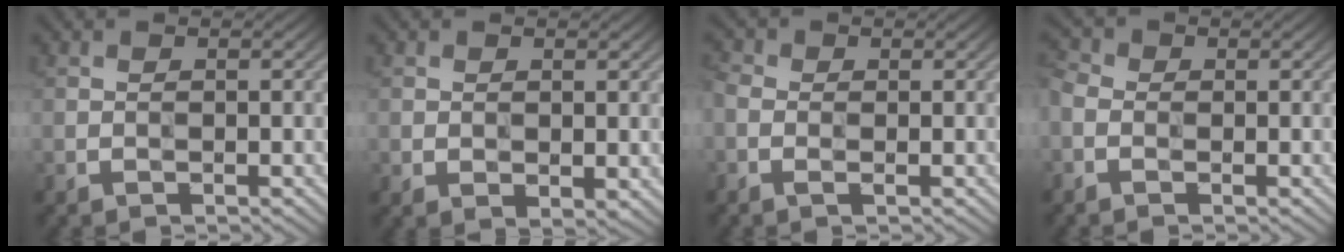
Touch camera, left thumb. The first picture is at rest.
{"total": 2.0, "force": [0.2, 1.2, 1.6], "torque": [-0.028, -0.009, 0.008]}
{"total": 2.2, "force": [-0.5, 1.4, 1.6], "torque": [-0.045, 0.001, -0.019]}
{"total": 2.9, "force": [-1.0, 2.2, 1.7], "torque": [-0.046, 0.002, -0.032]}